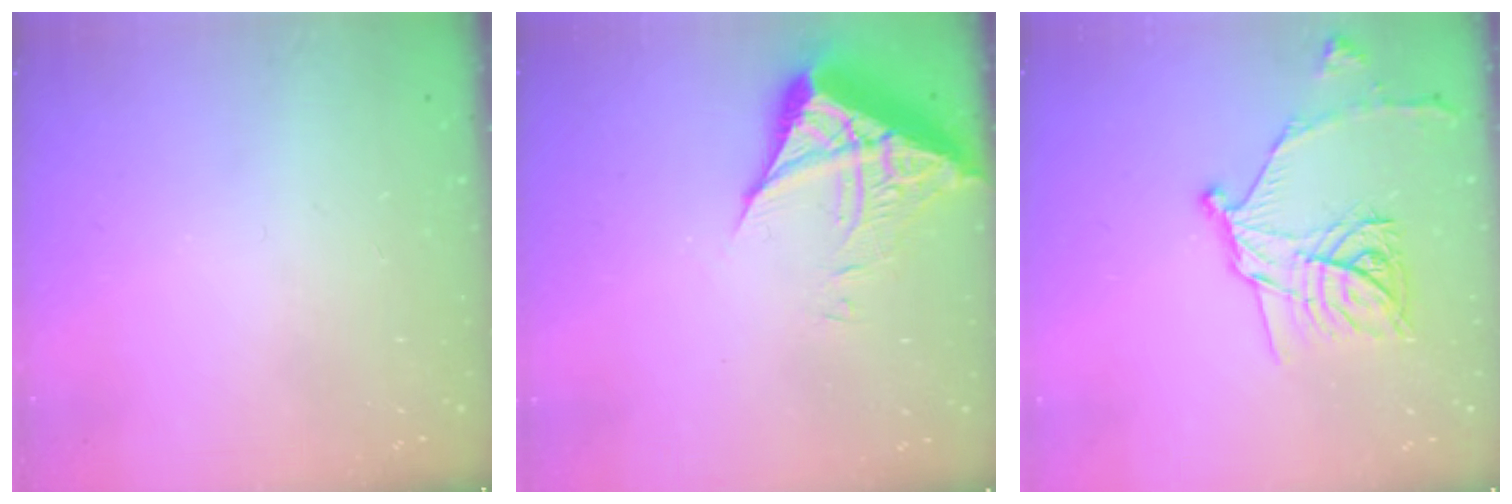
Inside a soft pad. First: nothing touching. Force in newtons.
{"total": 7.2, "press": 7.2, "slide": 0.6}
{"total": 16.7, "press": 16.6, "slide": 0.6}